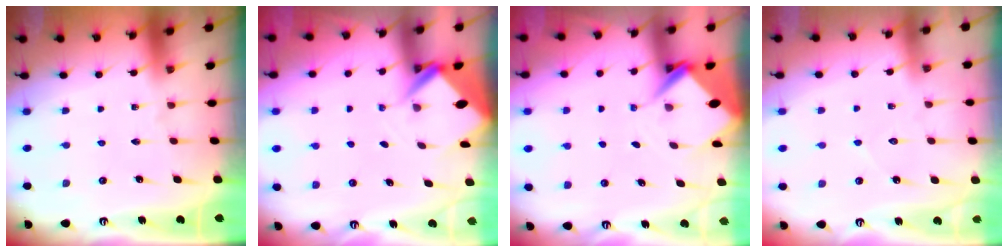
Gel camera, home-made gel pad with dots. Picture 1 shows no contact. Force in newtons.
{"total": 3.1, "press": 3.1, "slide": 0.0}
{"total": 5.5, "press": 5.4, "slide": 0.5}
{"total": 4.1, "press": 4.0, "slide": 0.5}